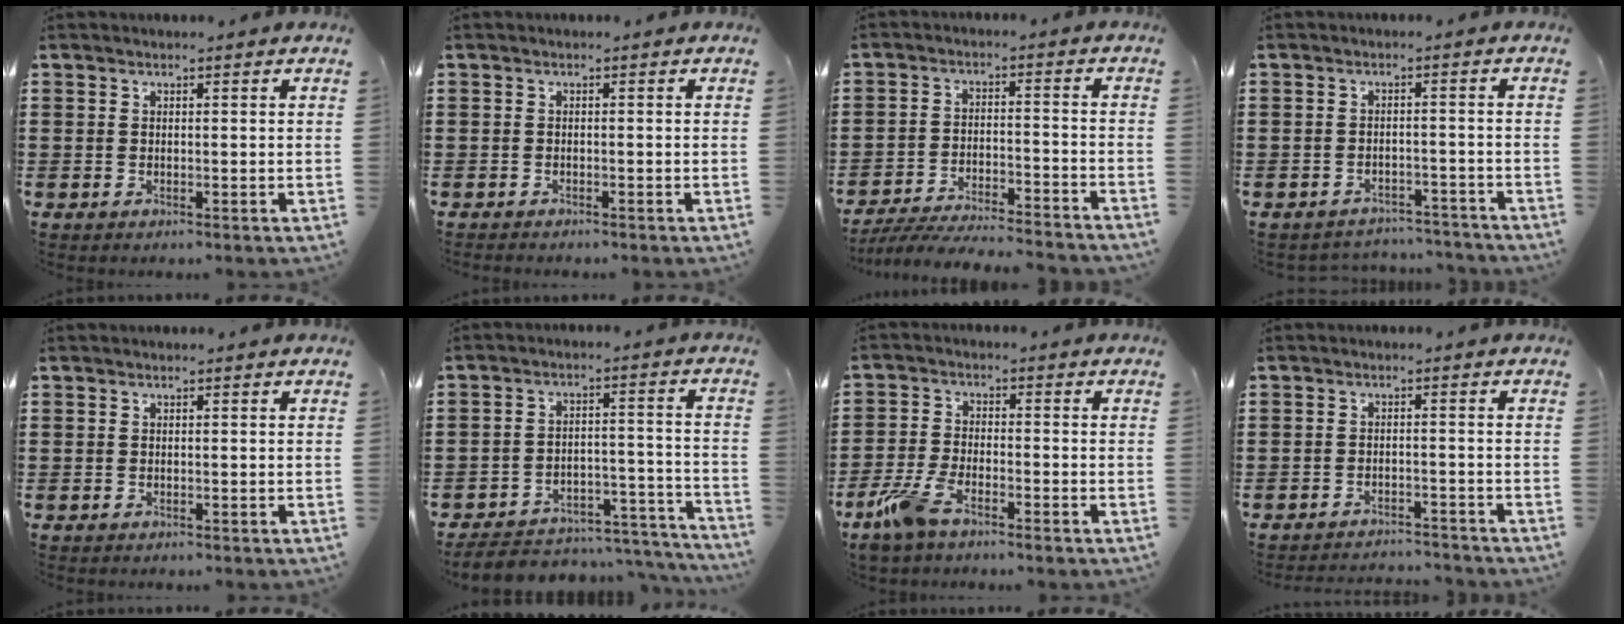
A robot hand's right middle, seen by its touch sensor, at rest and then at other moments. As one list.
[{"total": 0.6, "force": [-0.6, 0.1, 0.0], "torque": [-0.001, 0.000, -0.014]}, {"total": 5.9, "force": [-5.7, 0.2, 1.5], "torque": [-0.036, -0.005, -0.114]}, {"total": 2.8, "force": [-2.8, 0.3, 0.0], "torque": [-0.007, 0.000, -0.061]}, {"total": 0.0}, {"total": 4.9, "force": [-4.5, 1.3, 1.2], "torque": [-0.027, 0.004, -0.093]}, {"total": 6.2, "force": [-4.3, 1.7, 4.1], "torque": [-0.108, -0.008, -0.087]}, {"total": 2.5, "force": [-2.5, 0.1, 0.1], "torque": [-0.007, 0.000, -0.054]}]